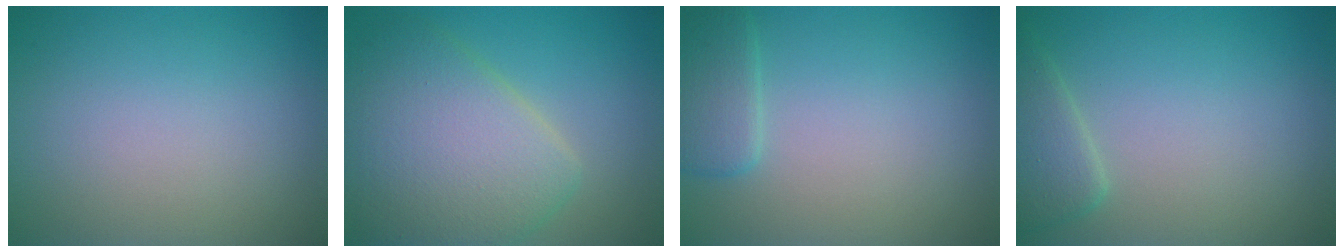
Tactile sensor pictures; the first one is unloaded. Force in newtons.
{"total": 8.1, "press": 8.1, "slide": 0.2}
{"total": 2.5, "press": 2.5, "slide": 0.2}
{"total": 2.5, "press": 2.5, "slide": 0.3}